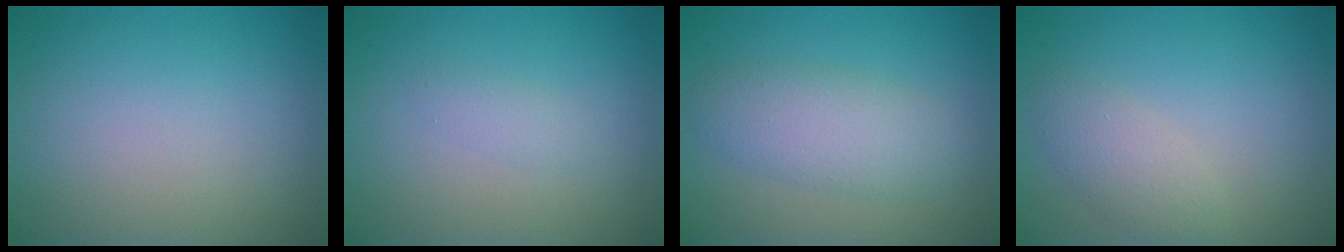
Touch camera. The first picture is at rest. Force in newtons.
{"total": 1.0, "press": 1.0, "slide": 0.1}
{"total": 4.1, "press": 4.1, "slide": 0.1}
{"total": 3.4, "press": 3.4, "slide": 0.2}